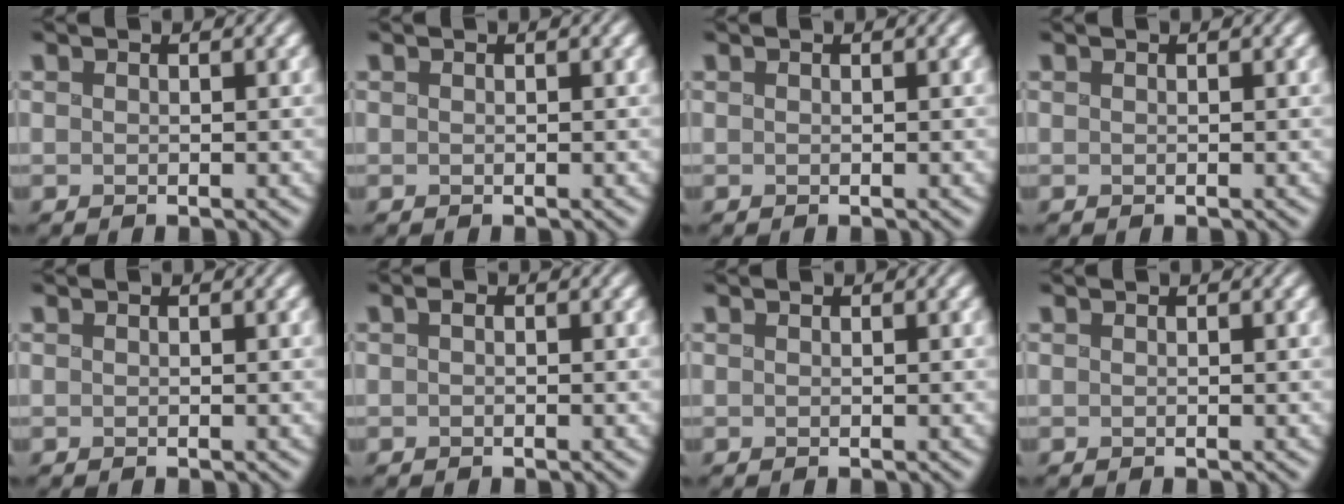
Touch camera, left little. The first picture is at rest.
{"total": 0.0}
{"total": 0.0}
{"total": 0.0}
{"total": 0.0}
{"total": 0.7, "force": [-0.2, 0.5, 0.4], "torque": [-0.006, 0.003, -0.005]}
{"total": 0.0}
{"total": 0.0}